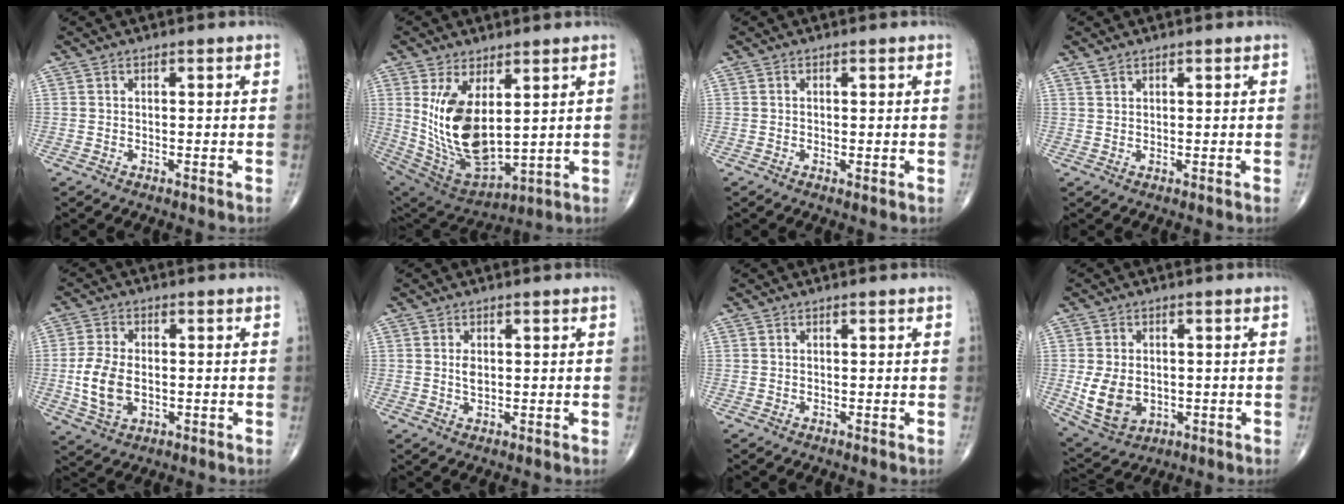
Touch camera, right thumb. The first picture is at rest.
{"total": 16.0, "force": [3.4, 7.9, 13.5], "torque": [-0.247, -0.028, 0.094]}
{"total": 0.7, "force": [-0.1, 0.1, 0.7], "torque": [-0.012, -0.004, -0.001]}
{"total": 1.3, "force": [1.1, 0.5, 0.5], "torque": [-0.007, 0.003, 0.023]}
{"total": 8.4, "force": [-1.0, 5.1, 6.6], "torque": [-0.129, -0.001, -0.015]}
{"total": 1.9, "force": [0.4, 1.0, 1.5], "torque": [-0.025, -0.004, 0.009]}
{"total": 0.0}
{"total": 8.8, "force": [-0.9, 6.4, 6.0], "torque": [-0.097, -0.004, 0.002]}